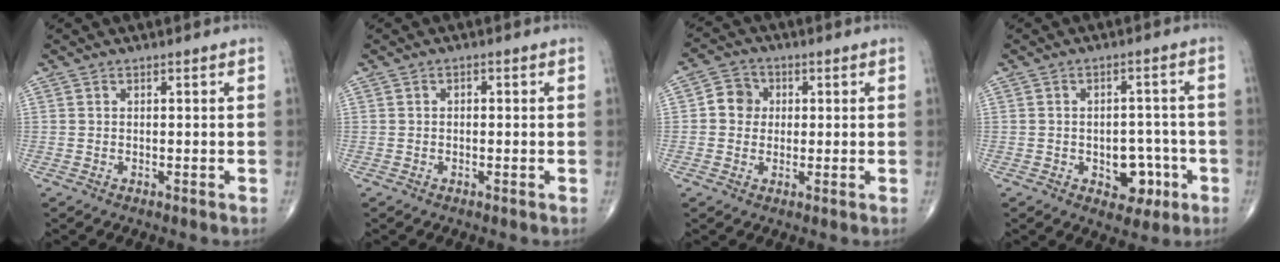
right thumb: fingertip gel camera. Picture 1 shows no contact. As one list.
[{"total": 0.7, "force": [0.0, 0.5, 0.5], "torque": [-0.003, 0.001, -0.003]}, {"total": 5.1, "force": [0.5, 4.7, 1.9], "torque": [-0.010, 0.008, -0.002]}, {"total": 7.3, "force": [-2.6, 4.9, 4.8], "torque": [-0.027, 0.024, -0.027]}]